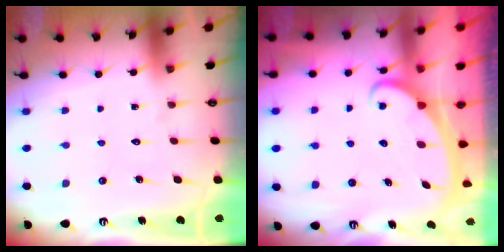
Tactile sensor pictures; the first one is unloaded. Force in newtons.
{"total": 2.3, "press": 2.3, "slide": 0.4}